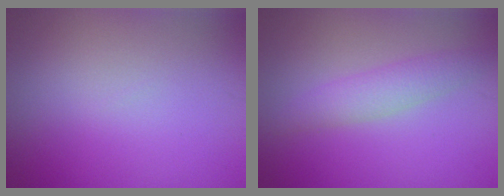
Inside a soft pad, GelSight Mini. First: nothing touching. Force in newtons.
{"total": 2.4, "press": 2.4, "slide": 0.0}